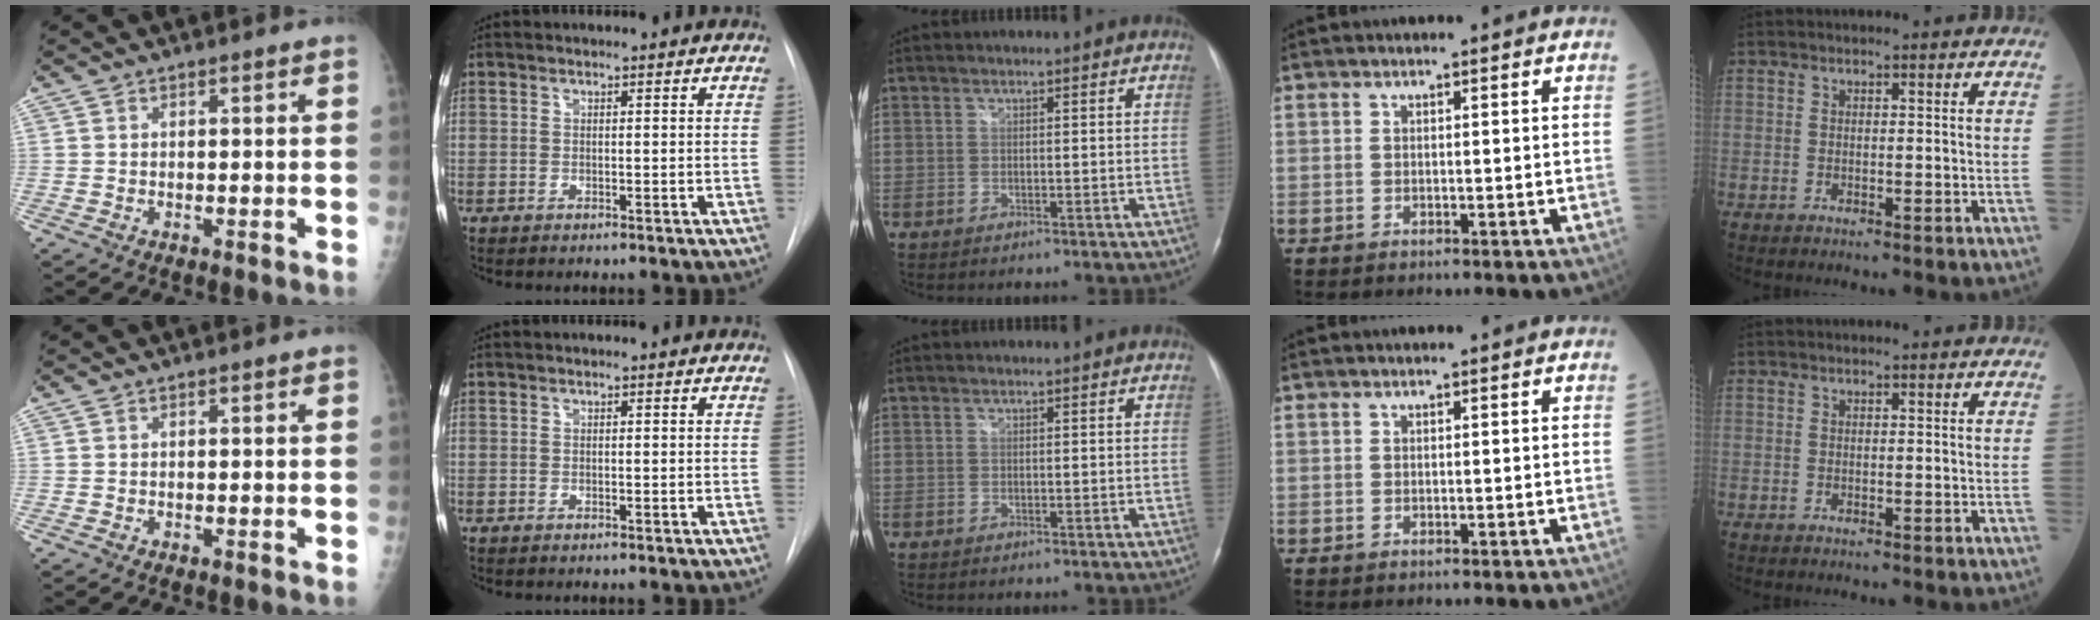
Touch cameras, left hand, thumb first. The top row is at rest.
{}